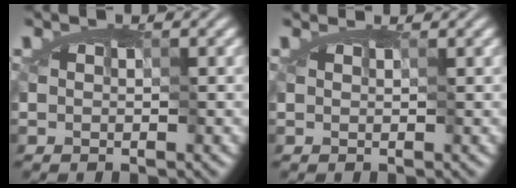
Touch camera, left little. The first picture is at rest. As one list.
[{"total": 0.6, "force": [0.5, 0.0, -0.2], "torque": [-0.004, -0.006, 0.017]}]